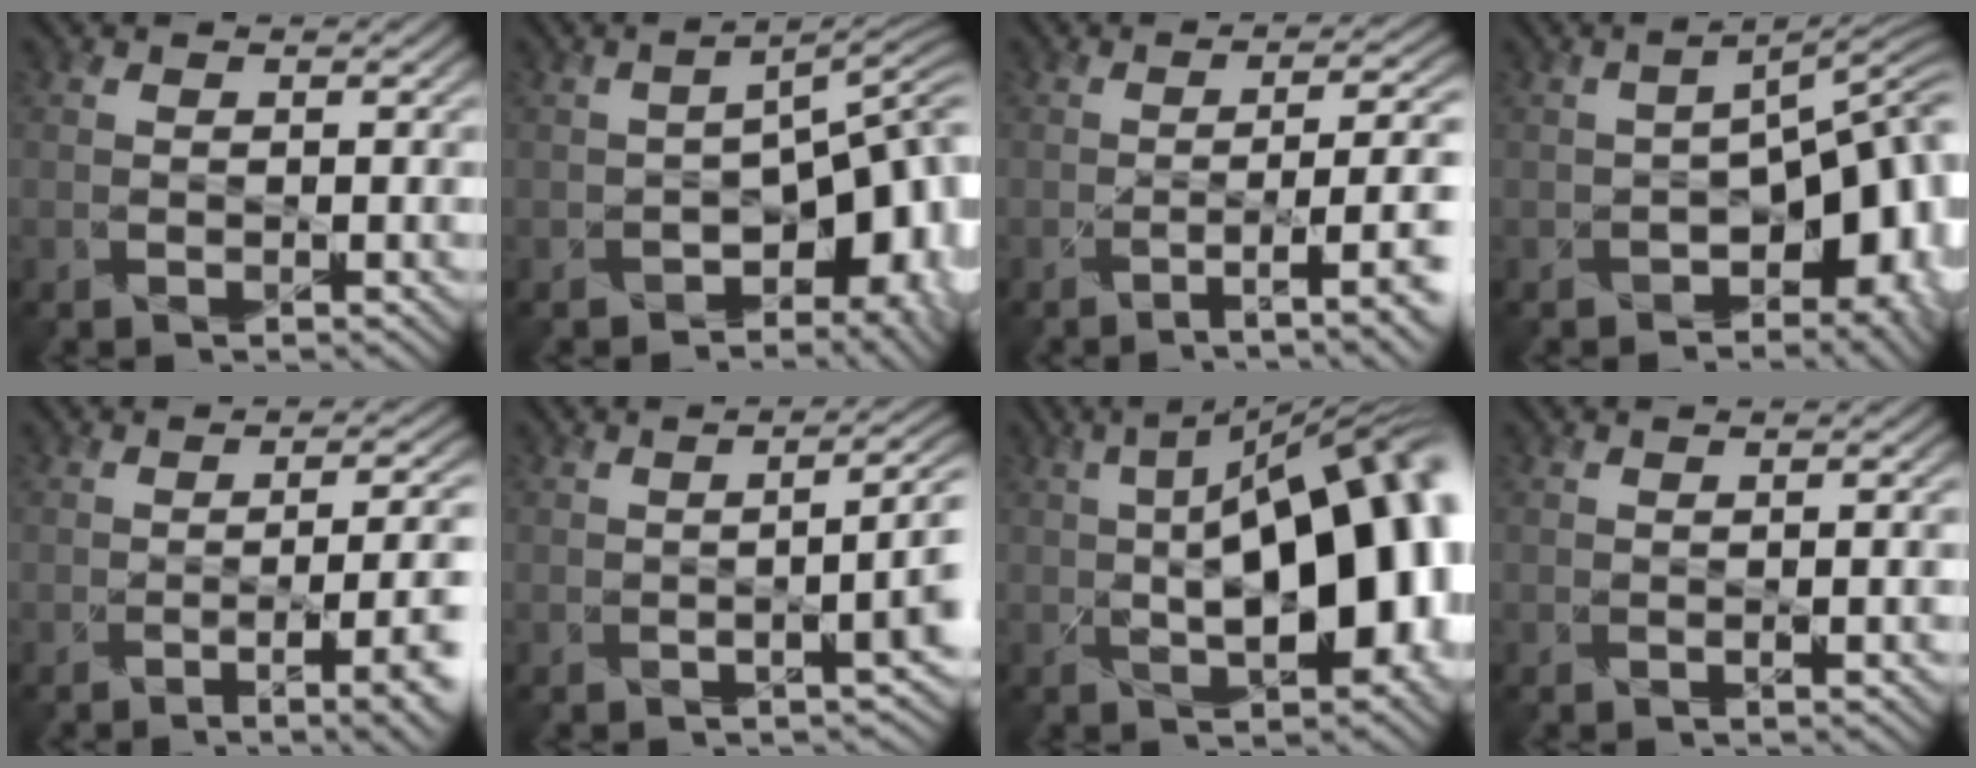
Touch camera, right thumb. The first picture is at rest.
{"total": 9.1, "force": [-4.4, 4.1, 6.8], "torque": [-0.079, -0.015, -0.059]}
{"total": 7.1, "force": [-1.7, 2.0, 6.6], "torque": [-0.103, -0.004, -0.022]}
{"total": 10.0, "force": [-4.2, 5.0, 7.6], "torque": [-0.082, -0.021, -0.050]}
{"total": 7.9, "force": [-2.2, 2.4, 7.2], "torque": [-0.098, -0.008, -0.026]}
{"total": 5.1, "force": [-0.3, 1.9, 4.7], "torque": [-0.054, 0.000, -0.003]}
{"total": 17.4, "force": [-0.3, 7.4, 15.8], "torque": [-0.210, 0.006, -0.012]}
{"total": 1.8, "force": [-0.3, 0.5, 1.7], "torque": [-0.019, 0.006, -0.008]}